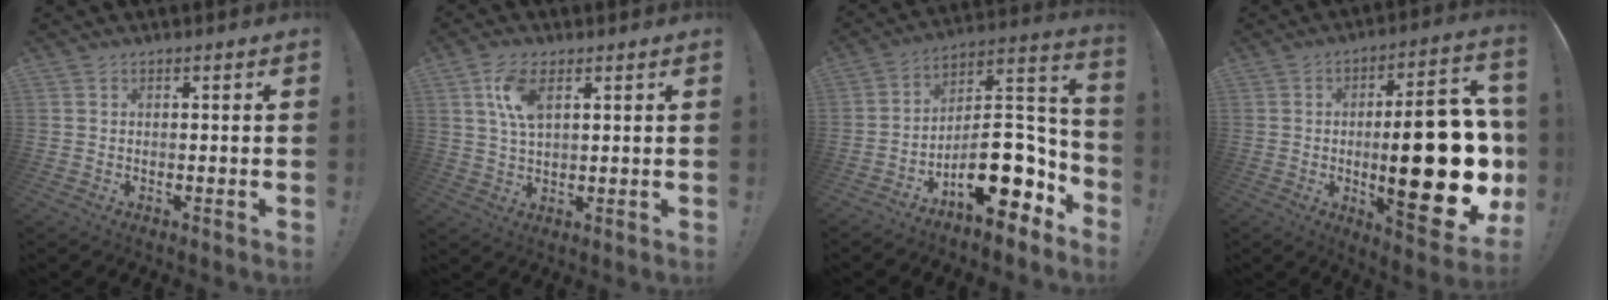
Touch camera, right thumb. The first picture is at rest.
{"total": 8.1, "force": [3.1, 4.0, 6.3], "torque": [-0.118, -0.003, 0.055]}
{"total": 18.8, "force": [-7.5, 9.0, 14.6], "torque": [-0.204, 0.045, -0.110]}
{"total": 28.7, "force": [-2.3, 9.1, 27.1], "torque": [-0.413, -0.011, -0.033]}